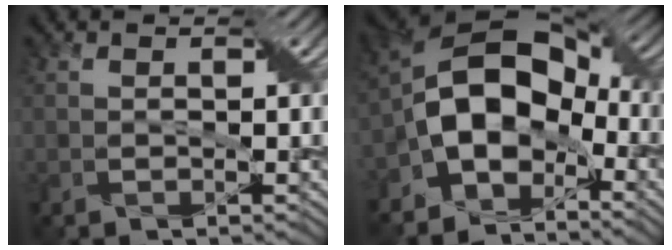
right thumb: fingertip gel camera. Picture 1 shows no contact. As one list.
[{"total": 12.3, "force": [-4.2, 8.4, 8.0], "torque": [-0.135, 0.004, -0.100]}]